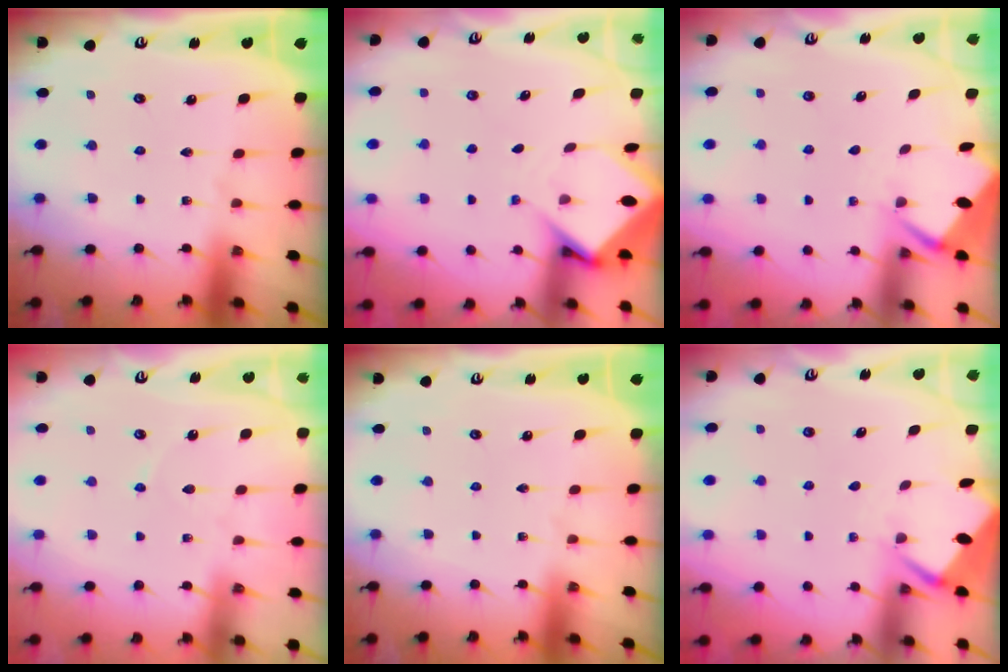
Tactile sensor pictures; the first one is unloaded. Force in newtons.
{"total": 4.9, "press": 4.9, "slide": 0.4}
{"total": 2.8, "press": 2.8, "slide": 0.4}
{"total": 3.4, "press": 3.3, "slide": 0.5}
{"total": 0.0}
{"total": 2.6, "press": 2.6, "slide": 0.3}